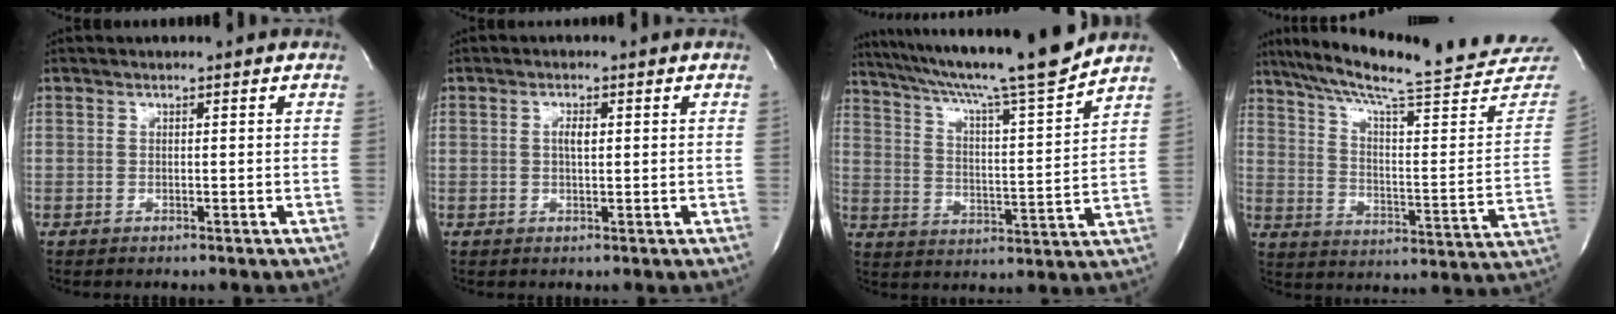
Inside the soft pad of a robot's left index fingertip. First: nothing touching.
{"total": 1.8, "force": [0.4, 0.6, 1.6], "torque": [-0.034, 0.001, 0.007]}
{"total": 19.5, "force": [17.0, -0.9, 9.5], "torque": [-0.164, -0.017, 0.260]}
{"total": 28.1, "force": [24.8, 1.5, 13.1], "torque": [-0.208, -0.070, 0.329]}